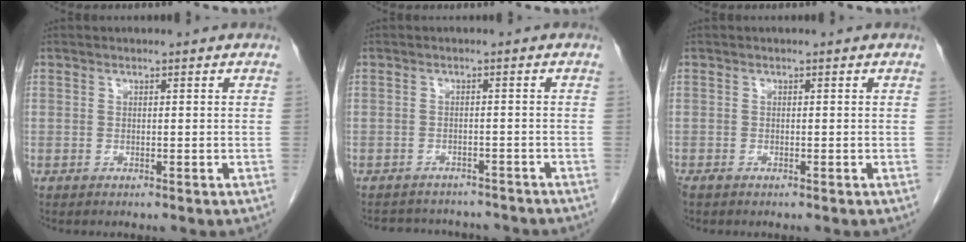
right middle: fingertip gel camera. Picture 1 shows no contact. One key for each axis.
{"total": 9.6, "fx": -8.9, "fy": 2.8, "fz": 2.1, "tx": -0.037, "ty": 0.012, "tz": -0.104}
{"total": 0.8, "fx": -0.7, "fy": 0.3, "fz": 0.4, "tx": -0.014, "ty": -0.003, "tz": -0.012}